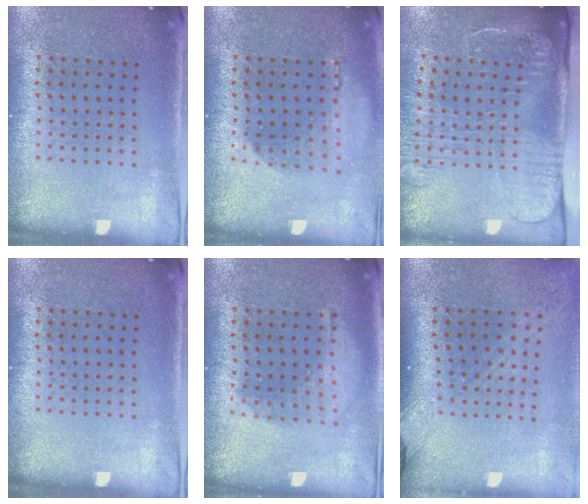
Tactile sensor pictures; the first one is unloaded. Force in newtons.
{"total": 1.1, "press": 1.1, "slide": 0.2}
{"total": 2.7, "press": 2.1, "slide": 1.7}
{"total": 0.0}
{"total": 1.4, "press": 1.3, "slide": 0.6}
{"total": 2.2, "press": 1.6, "slide": 1.5}